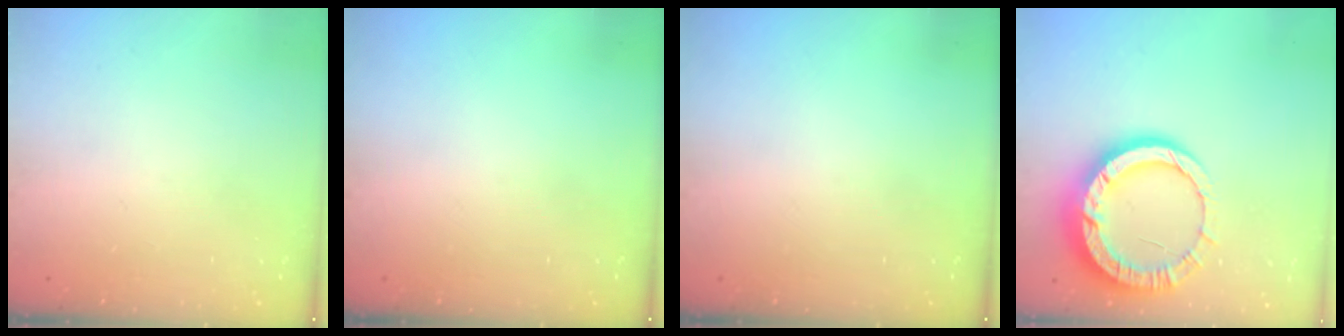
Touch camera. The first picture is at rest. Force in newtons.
{"total": 0.0}
{"total": 0.0}
{"total": 14.6, "press": 14.5, "slide": 1.5}